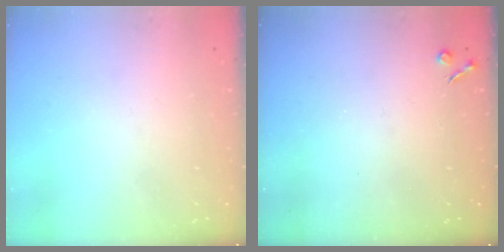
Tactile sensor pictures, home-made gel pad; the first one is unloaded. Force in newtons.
{"total": 2.7, "press": 2.6, "slide": 0.5}